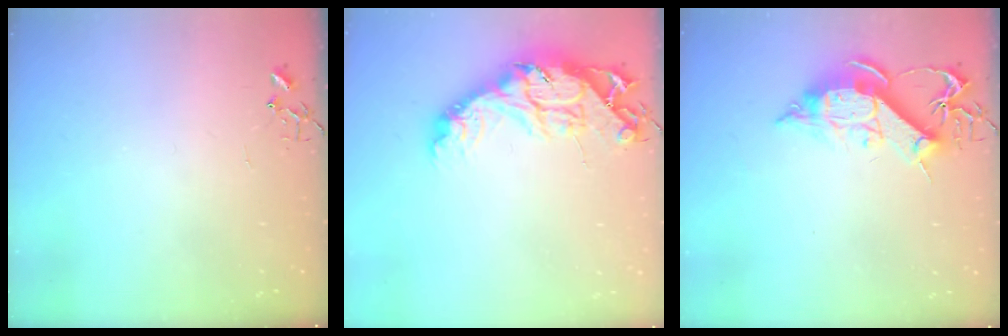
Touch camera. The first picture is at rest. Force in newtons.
{"total": 18.3, "press": 18.3, "slide": 1.4}
{"total": 13.2, "press": 13.1, "slide": 1.5}